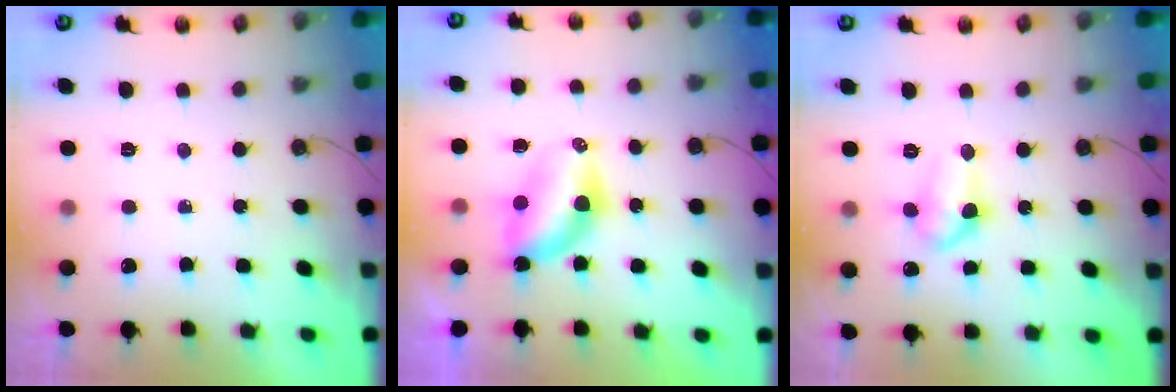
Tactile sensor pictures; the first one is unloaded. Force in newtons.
{"total": 6.4, "press": 6.4, "slide": 0.2}
{"total": 7.9, "press": 7.8, "slide": 0.9}